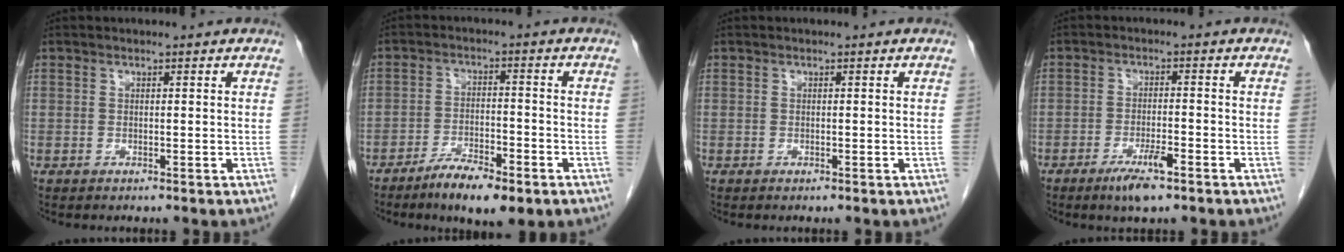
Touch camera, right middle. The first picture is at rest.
{"total": 7.9, "force": [-5.3, 1.9, 5.6], "torque": [-0.094, -0.007, -0.084]}
{"total": 0.0}
{"total": 4.8, "force": [-3.1, 0.8, 3.6], "torque": [-0.070, -0.005, -0.052]}